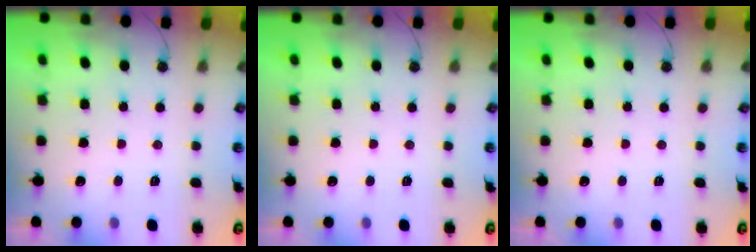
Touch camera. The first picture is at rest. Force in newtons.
{"total": 0.0}
{"total": 0.0}